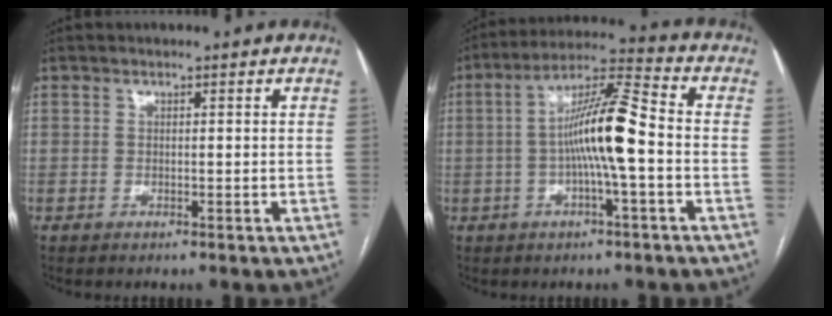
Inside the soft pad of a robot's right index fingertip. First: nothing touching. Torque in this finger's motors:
{"motor_torque": [1.37, -0.77, 0.95, 0.21]}